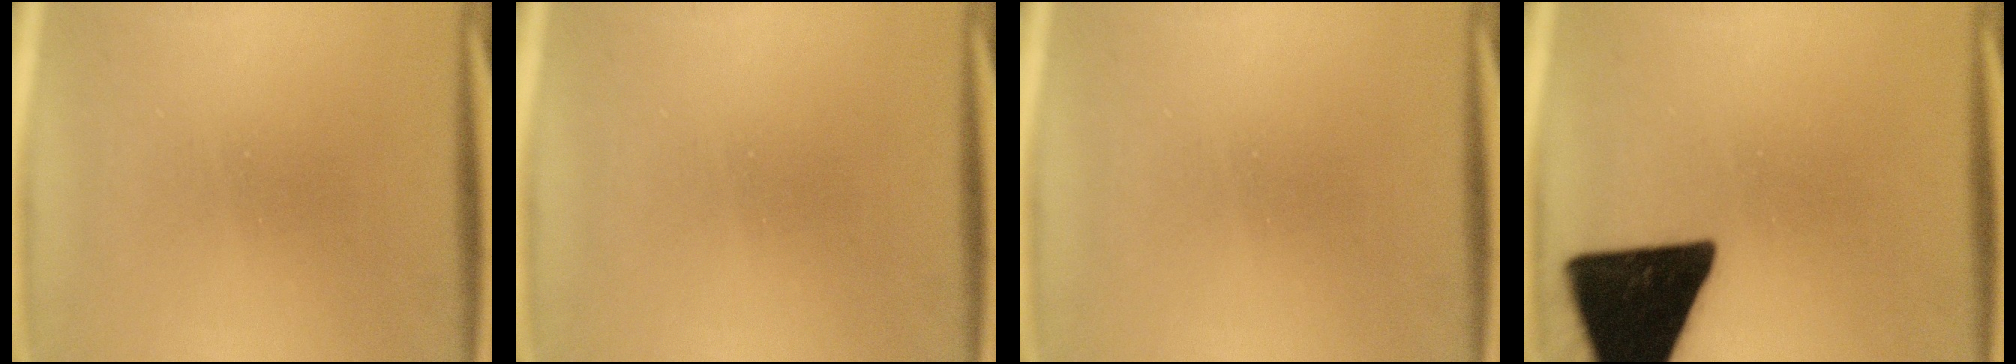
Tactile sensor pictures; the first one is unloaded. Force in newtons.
{"total": 0.0}
{"total": 0.0}
{"total": 19.5}